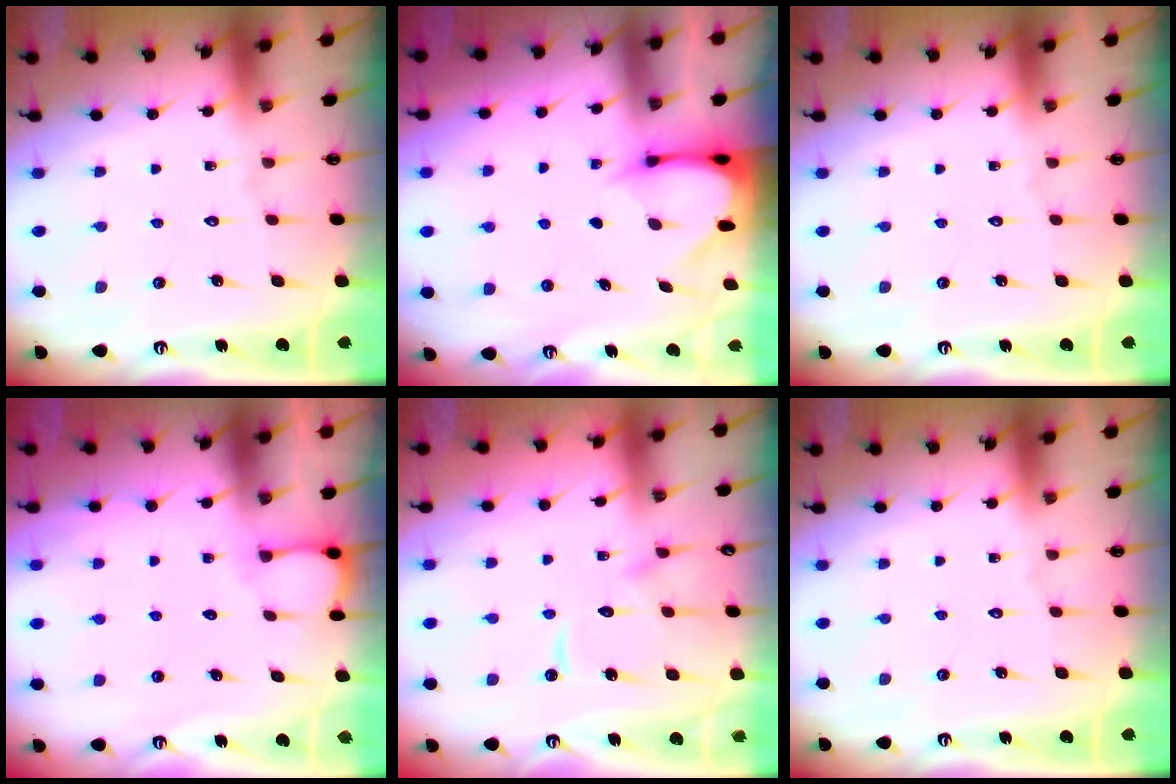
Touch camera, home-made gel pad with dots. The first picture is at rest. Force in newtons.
{"total": 3.4, "press": 3.4, "slide": 0.3}
{"total": 0.0}
{"total": 2.7, "press": 2.7, "slide": 0.3}
{"total": 11.1, "press": 11.0, "slide": 1.1}
{"total": 0.0}